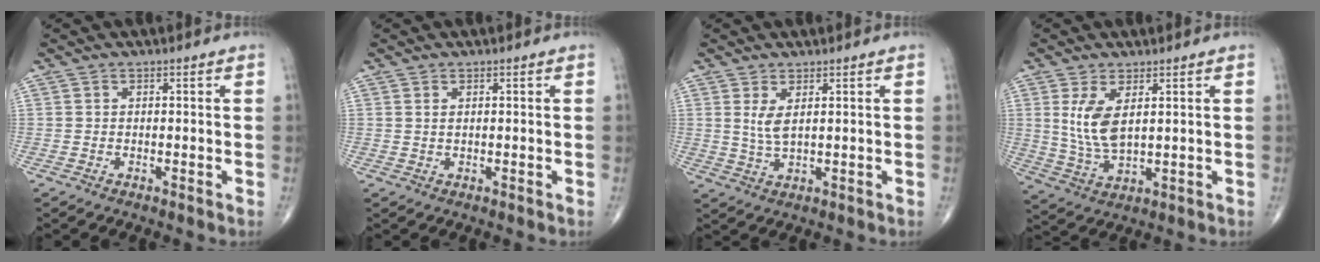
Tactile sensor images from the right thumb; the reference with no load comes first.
{"total": 0.8, "force": [0.4, 0.4, 0.6], "torque": [-0.013, 0.003, 0.010]}
{"total": 1.5, "force": [0.5, 0.6, 1.3], "torque": [-0.032, 0.000, 0.015]}
{"total": 7.8, "force": [2.2, 3.5, 6.6], "torque": [-0.135, -0.017, 0.055]}